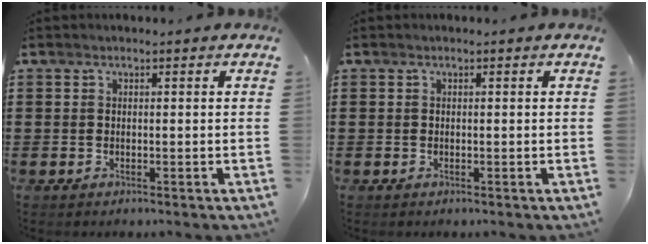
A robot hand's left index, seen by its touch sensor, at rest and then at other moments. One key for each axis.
{"total": 0.0}